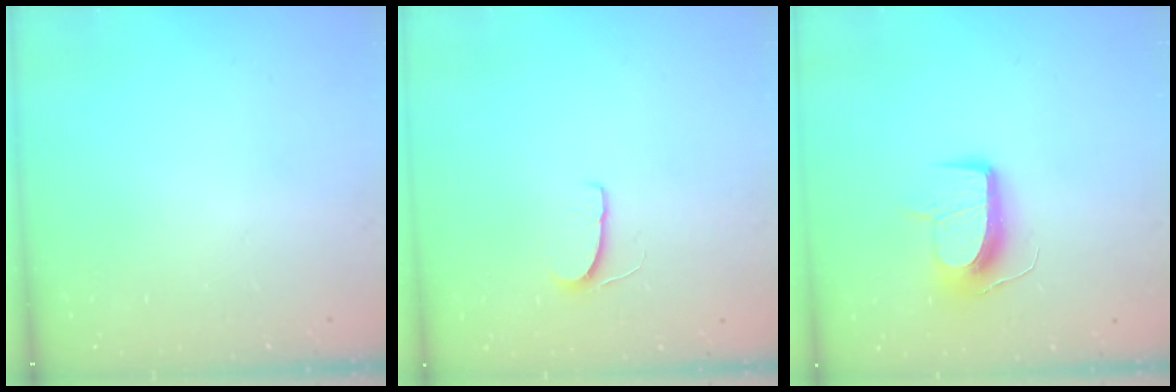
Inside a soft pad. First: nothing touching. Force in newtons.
{"total": 6.4, "press": 6.4, "slide": 0.5}
{"total": 11.6, "press": 11.6, "slide": 0.1}